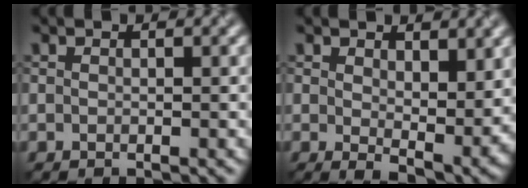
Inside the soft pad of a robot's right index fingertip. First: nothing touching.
{"total": 5.8, "force": [1.5, 2.8, 4.9], "torque": [-0.082, -0.022, 0.035]}